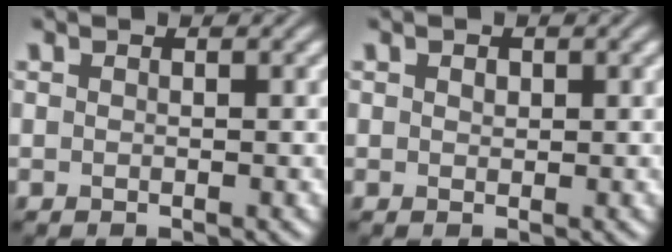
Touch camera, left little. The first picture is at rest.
{"total": 0.7, "force": [0.3, 0.5, 0.4], "torque": [-0.008, 0.000, 0.004]}